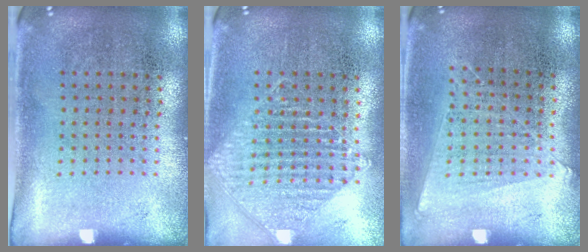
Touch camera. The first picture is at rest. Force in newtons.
{"total": 1.0, "press": 1.0, "slide": 0.1}
{"total": 1.0, "press": 0.9, "slide": 0.4}